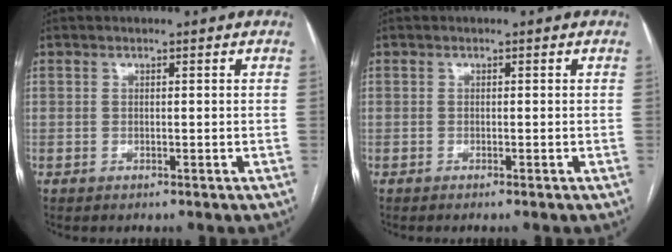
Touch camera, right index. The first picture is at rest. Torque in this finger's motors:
{"motor_torque": [-0.17, -0.07, -0.03, 0.01]}